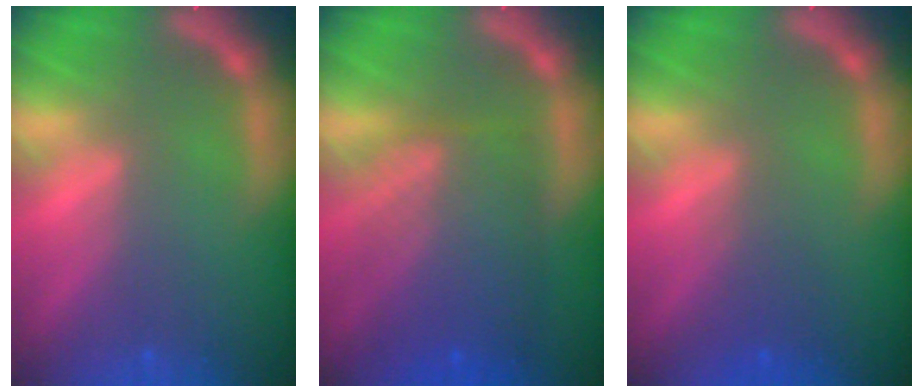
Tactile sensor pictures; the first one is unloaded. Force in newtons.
{"total": 8.1}
{"total": 2.0}